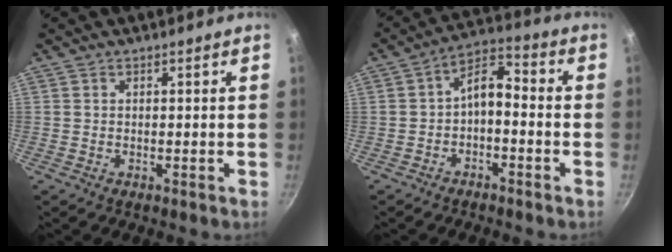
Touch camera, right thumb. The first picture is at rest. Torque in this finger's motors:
{"motor_torque": [-0.24, 0.35, 0.75, -0.27, 0.09]}